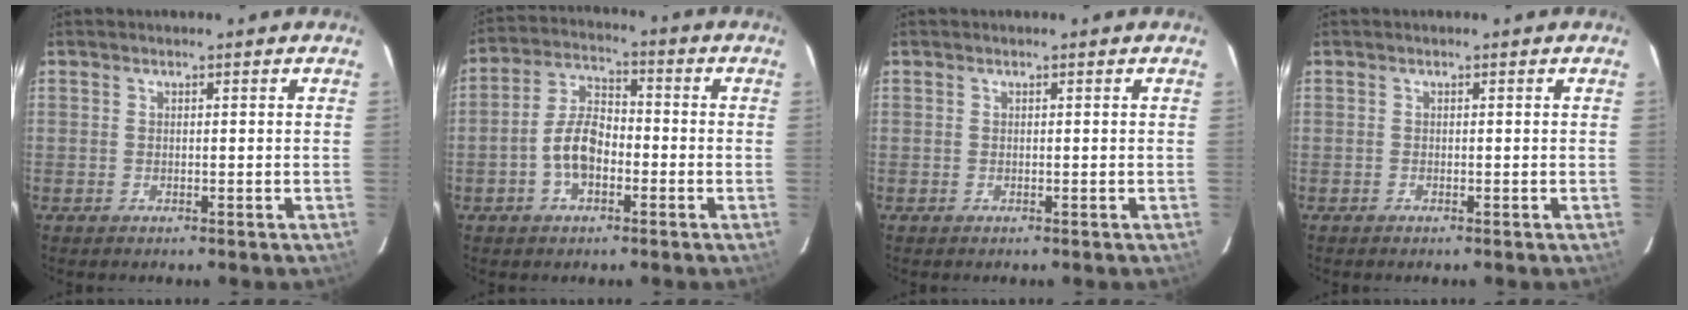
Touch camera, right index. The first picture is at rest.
{"total": 8.0, "force": [-2.7, 4.5, 6.0], "torque": [-0.124, 0.018, -0.047]}
{"total": 0.0}
{"total": 0.0}